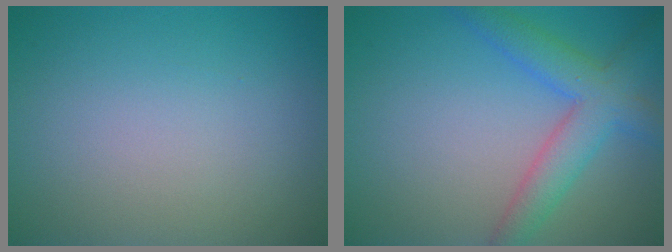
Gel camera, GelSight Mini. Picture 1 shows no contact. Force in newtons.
{"total": 5.0, "press": 5.0, "slide": 0.1}